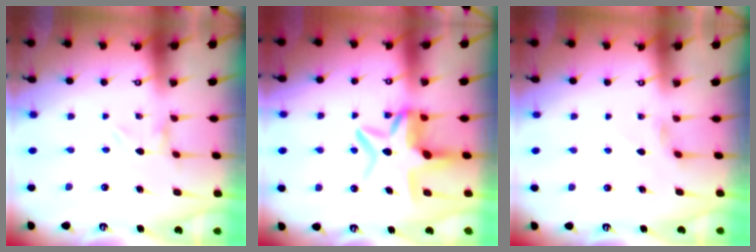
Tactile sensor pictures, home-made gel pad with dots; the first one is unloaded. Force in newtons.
{"total": 10.0, "press": 9.8, "slide": 1.7}
{"total": 2.9, "press": 2.8, "slide": 0.5}